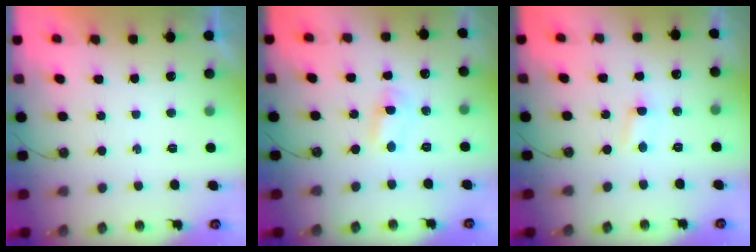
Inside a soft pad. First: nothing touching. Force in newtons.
{"total": 1.7, "press": 1.7, "slide": 0.1}
{"total": 2.0, "press": 2.0, "slide": 0.3}